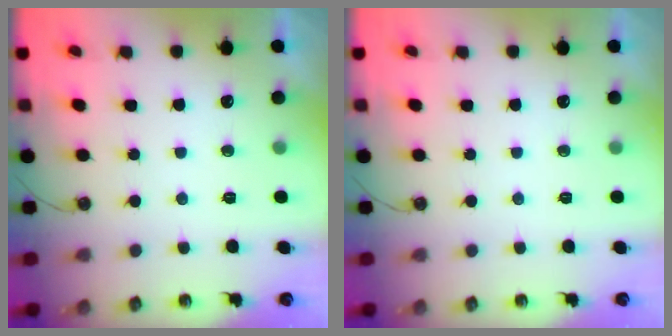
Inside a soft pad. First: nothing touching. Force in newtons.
{"total": 0.0}